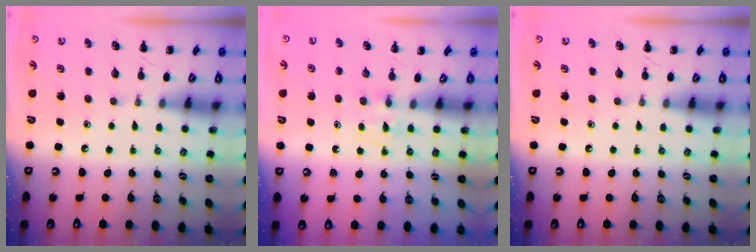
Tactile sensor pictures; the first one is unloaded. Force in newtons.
{"total": 3.0, "press": 2.8, "slide": 1.1}
{"total": 0.0}